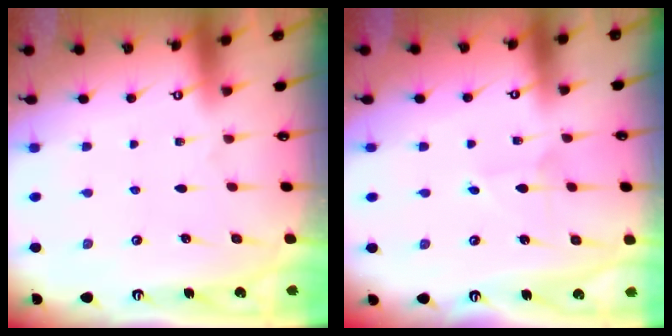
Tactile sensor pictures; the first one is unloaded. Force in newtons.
{"total": 2.7, "press": 2.7, "slide": 0.2}